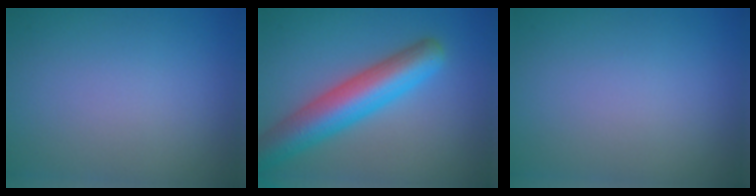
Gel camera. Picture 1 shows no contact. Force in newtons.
{"total": 7.5, "press": 7.5, "slide": 0.2}
{"total": 0.0}